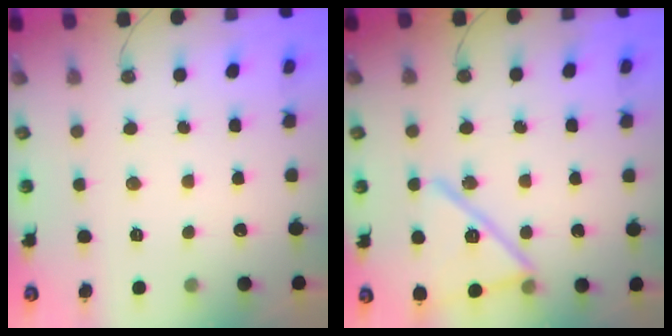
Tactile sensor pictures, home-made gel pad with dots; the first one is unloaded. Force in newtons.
{"total": 17.8, "press": 17.7, "slide": 2.4}